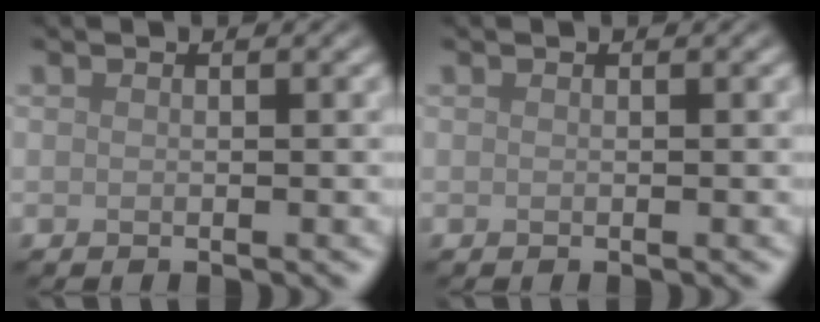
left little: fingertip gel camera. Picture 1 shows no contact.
{"total": 0.0}